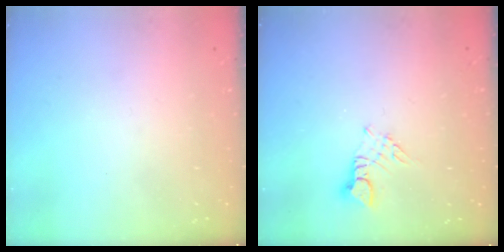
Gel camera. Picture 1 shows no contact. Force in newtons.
{"total": 2.5, "press": 2.5, "slide": 0.4}